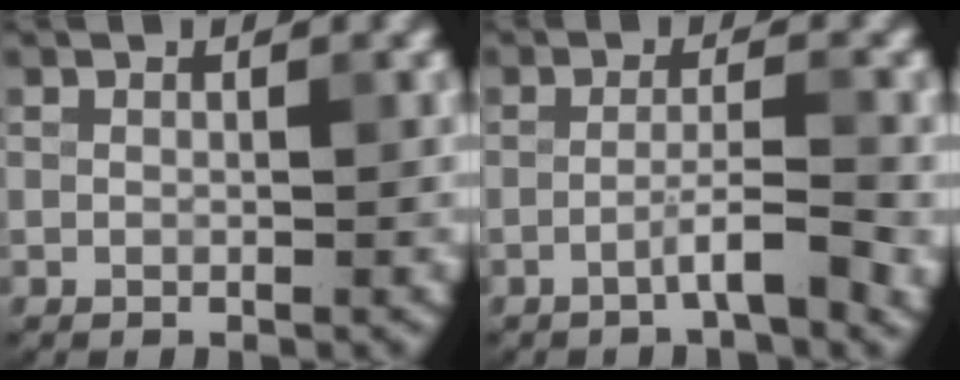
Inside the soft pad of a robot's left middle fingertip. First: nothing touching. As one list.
[{"total": 3.3, "force": [-1.6, 0.3, 2.9], "torque": [-0.047, 0.011, -0.034]}]